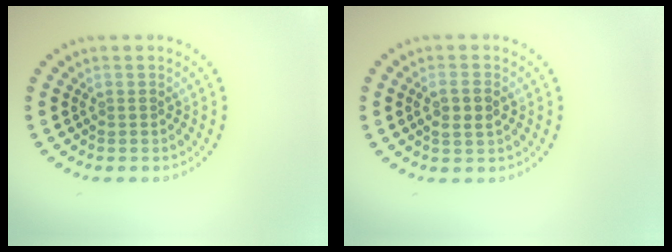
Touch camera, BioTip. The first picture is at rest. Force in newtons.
{"total": 2.1, "press": 2.0, "slide": 0.5}